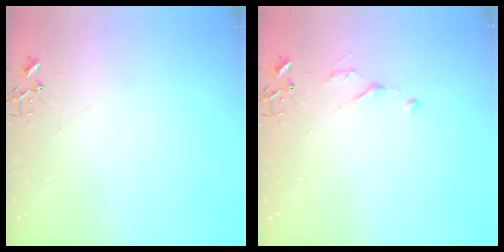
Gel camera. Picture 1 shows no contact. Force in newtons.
{"total": 4.3, "press": 4.3, "slide": 0.6}